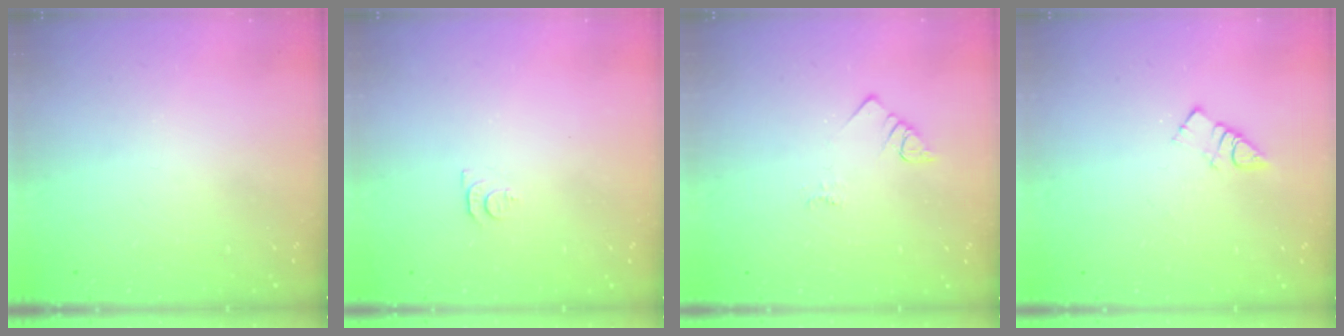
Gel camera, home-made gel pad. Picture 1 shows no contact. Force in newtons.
{"total": 3.7, "press": 3.6, "slide": 0.4}
{"total": 2.3, "press": 2.3, "slide": 0.4}
{"total": 3.9, "press": 3.9, "slide": 0.3}